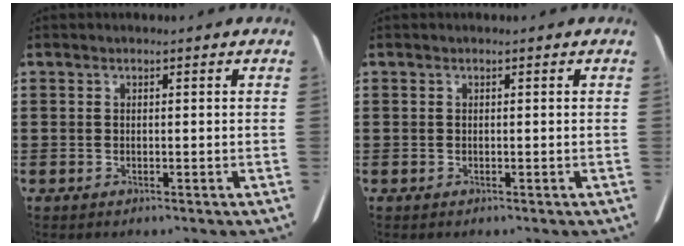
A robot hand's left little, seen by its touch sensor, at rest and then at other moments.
{"total": 0.0}